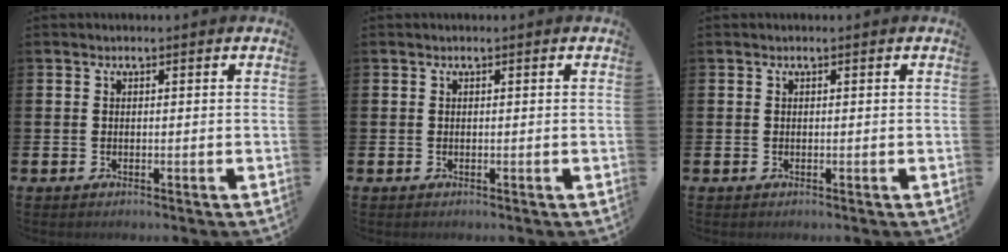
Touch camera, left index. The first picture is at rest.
{"total": 0.0}
{"total": 0.0}